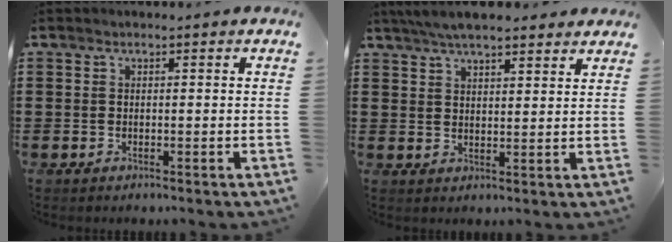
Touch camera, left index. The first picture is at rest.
{"total": 5.3, "force": [4.7, 1.0, 2.2], "torque": [-0.054, -0.002, 0.089]}